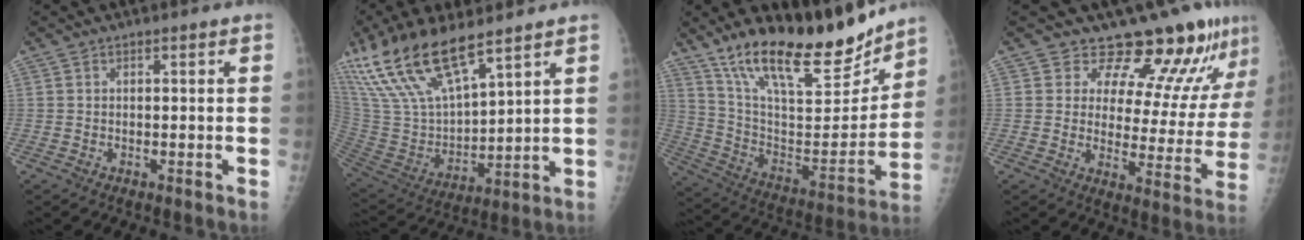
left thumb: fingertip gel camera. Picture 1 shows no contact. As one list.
[{"total": 20.4, "force": [14.3, 6.9, 12.8], "torque": [-0.254, -0.049, 0.286]}, {"total": 24.4, "force": [18.7, 7.7, 13.7], "torque": [-0.184, -0.091, 0.317]}, {"total": 15.9, "force": [13.6, 5.6, 6.1], "torque": [-0.030, -0.094, 0.167]}]